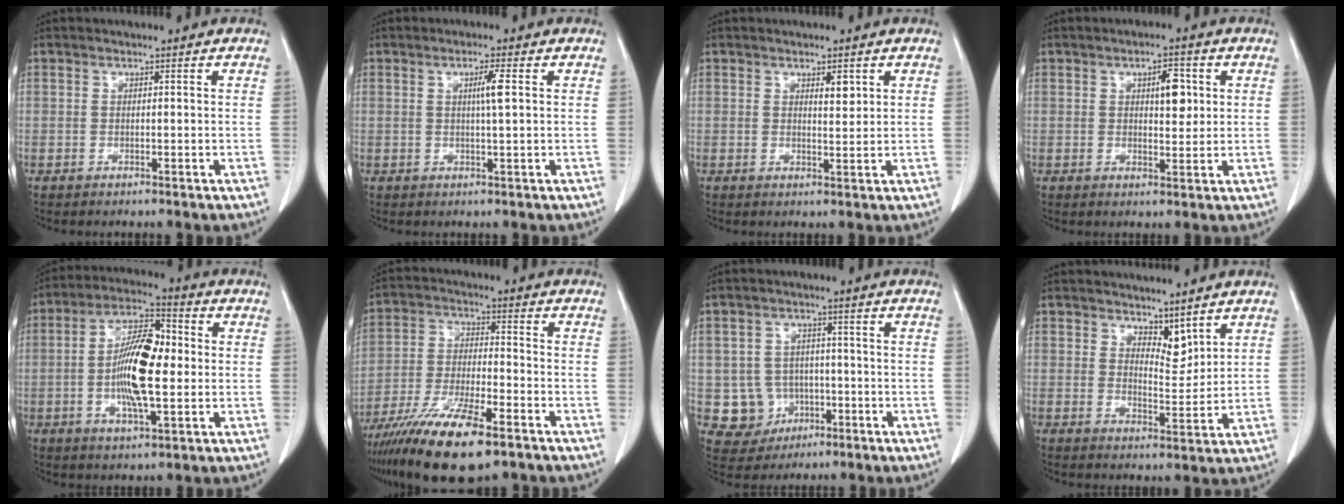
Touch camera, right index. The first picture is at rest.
{"total": 2.9, "force": [0.7, -0.3, 2.8], "torque": [-0.048, 0.000, 0.013]}
{"total": 2.2, "force": [1.2, 0.6, 1.7], "torque": [-0.026, -0.003, 0.023]}
{"total": 4.5, "force": [1.4, 1.8, 3.9], "torque": [-0.055, 0.004, 0.024]}
{"total": 12.6, "force": [-0.5, 3.7, 12.0], "torque": [-0.228, 0.014, -0.009]}
{"total": 14.9, "force": [-10.0, 2.9, 10.7], "torque": [-0.212, -0.035, -0.179]}
{"total": 6.5, "force": [-1.2, 6.2, 1.2], "torque": [-0.022, 0.010, -0.008]}
{"total": 4.3, "force": [3.5, 1.8, 1.8], "torque": [-0.024, -0.010, 0.065]}